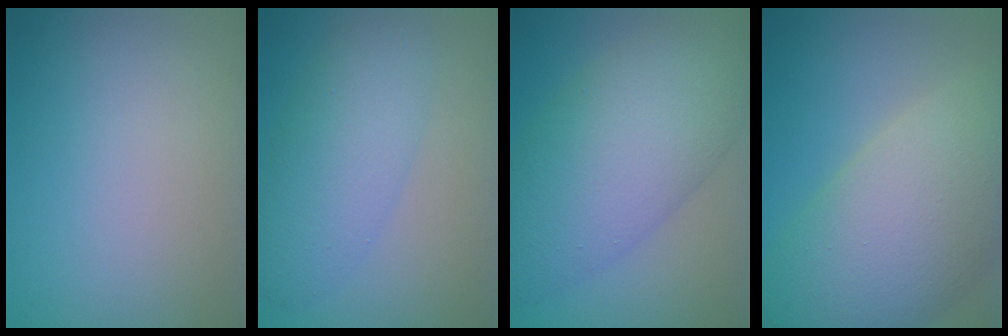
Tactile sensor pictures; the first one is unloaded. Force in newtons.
{"total": 5.0, "press": 5.0, "slide": 0.1}
{"total": 10.0, "press": 10.0, "slide": 0.0}
{"total": 12.6, "press": 12.5, "slide": 1.0}